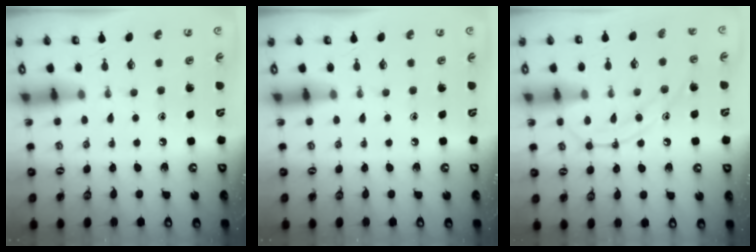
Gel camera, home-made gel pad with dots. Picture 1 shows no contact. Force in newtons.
{"total": 0.0}
{"total": 11.5, "press": 11.5, "slide": 0.5}